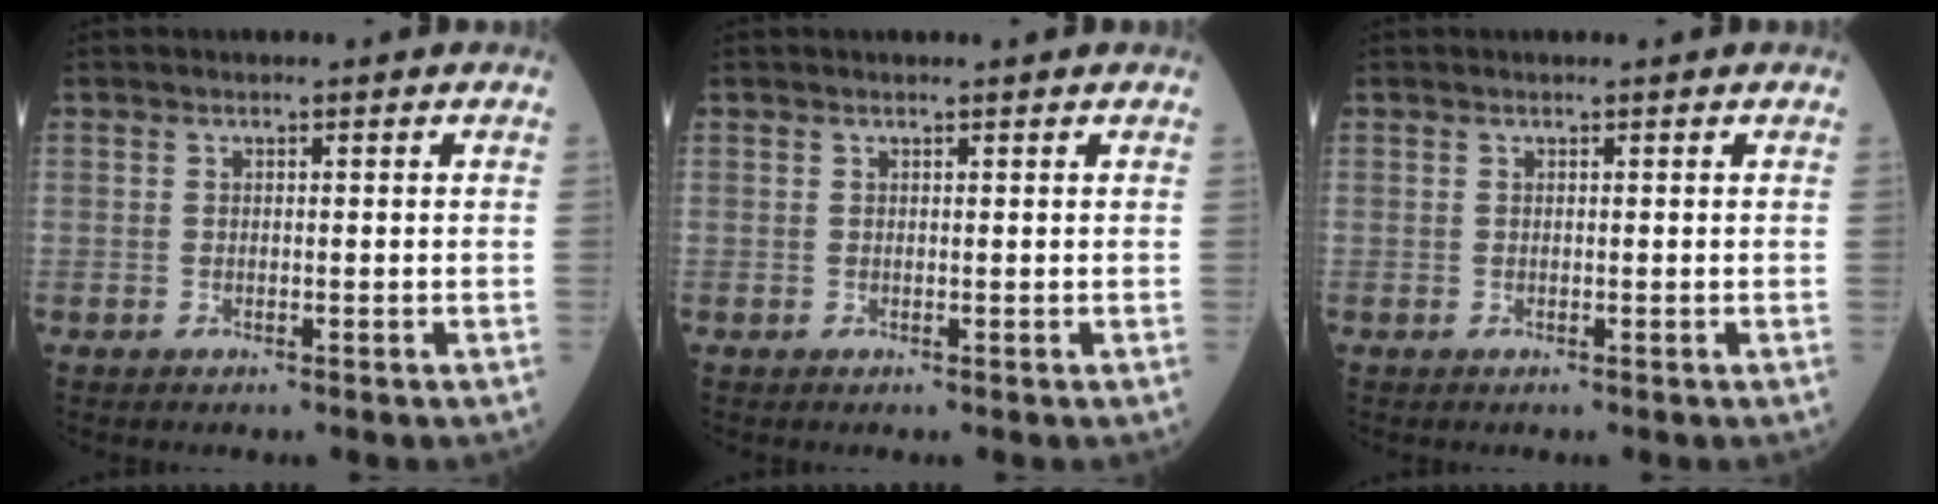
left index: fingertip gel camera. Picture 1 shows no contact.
{"total": 0.8, "force": [0.8, 0.0, 0.3], "torque": [-0.004, 0.007, 0.011]}
{"total": 0.0}